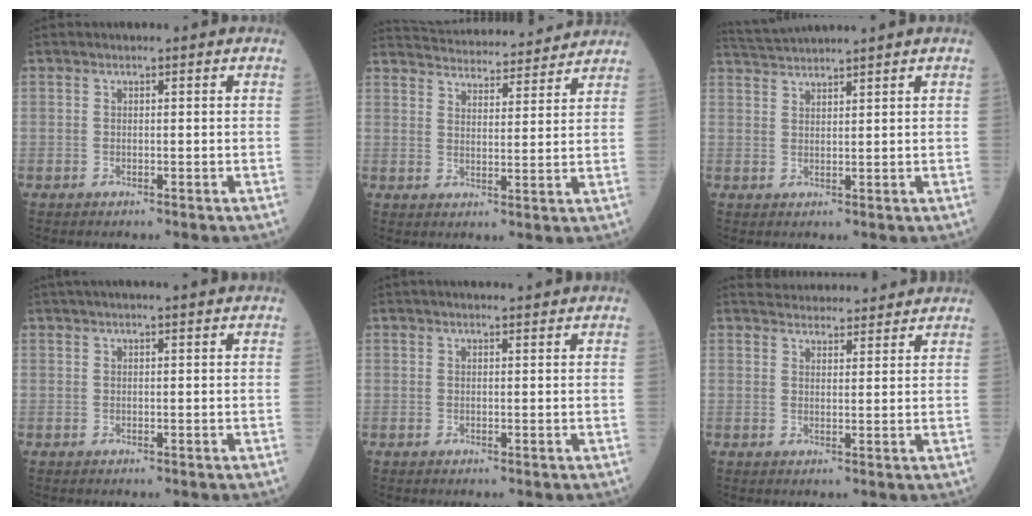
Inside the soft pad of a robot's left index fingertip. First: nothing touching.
{"total": 18.0, "force": [17.3, 2.8, 4.1], "torque": [-0.070, 0.023, 0.238]}
{"total": 5.0, "force": [4.7, -1.6, 1.0], "torque": [-0.019, 0.019, 0.090]}
{"total": 5.8, "force": [5.1, -0.3, 2.8], "torque": [-0.036, 0.032, 0.067]}
{"total": 4.5, "force": [4.2, 0.3, 1.6], "torque": [-0.017, 0.024, 0.053]}
{"total": 10.2, "force": [9.8, 1.9, 2.0], "torque": [-0.024, 0.024, 0.129]}